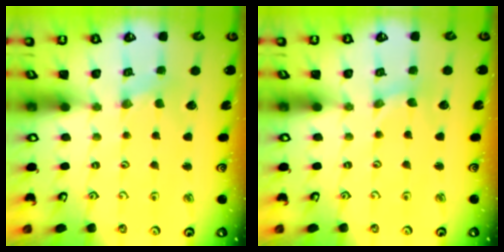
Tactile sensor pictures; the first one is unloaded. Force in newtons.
{"total": 0.0}